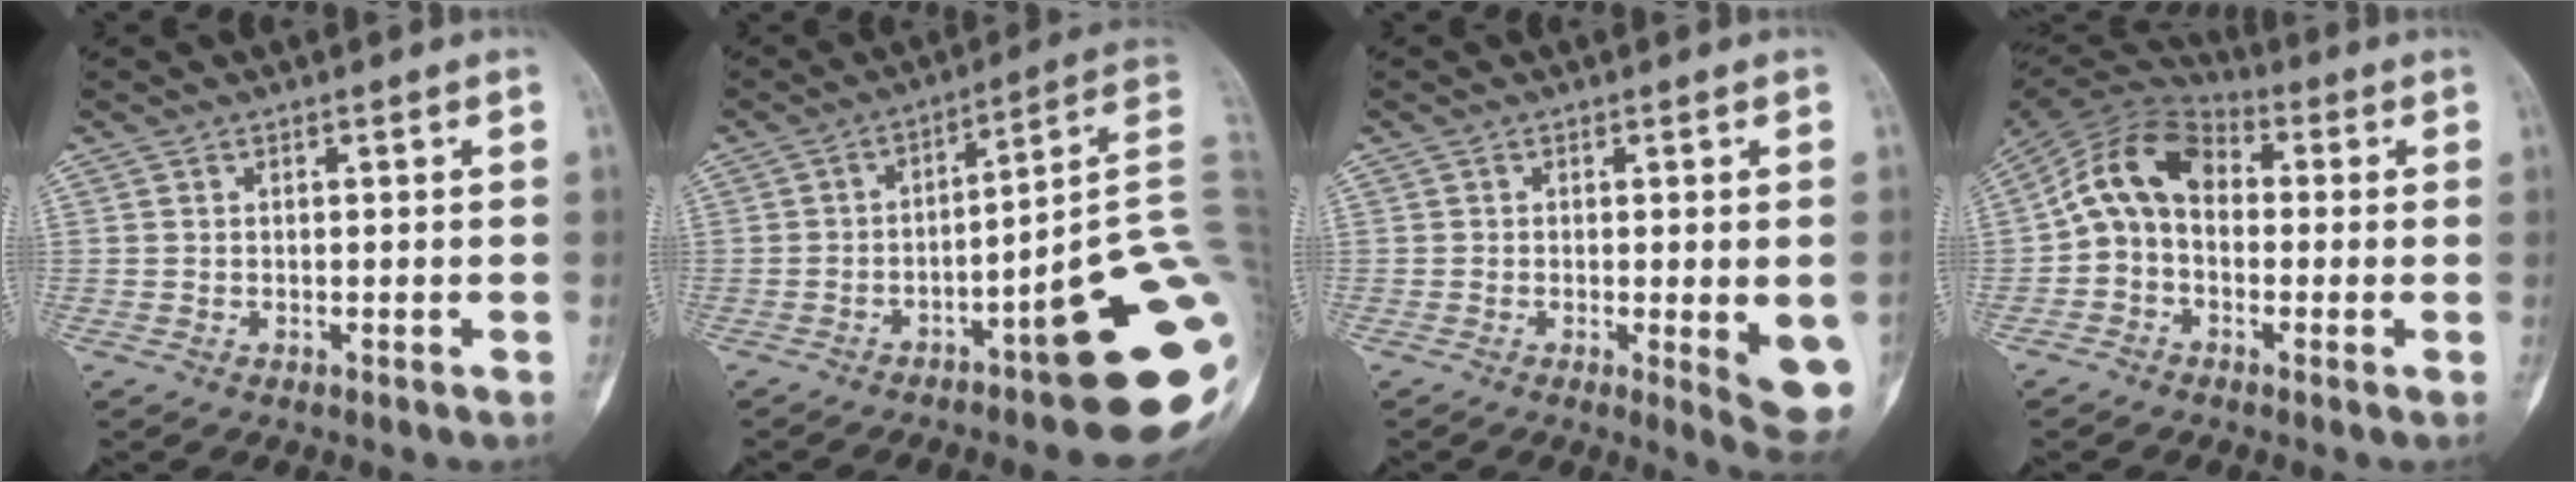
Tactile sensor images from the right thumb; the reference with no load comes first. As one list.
[{"total": 20.1, "force": [-6.0, 2.9, 19.0], "torque": [-0.183, 0.044, -0.078]}, {"total": 7.8, "force": [-1.5, 1.9, 7.4], "torque": [-0.086, -0.017, -0.015]}, {"total": 11.5, "force": [0.1, 8.4, 7.9], "torque": [-0.126, 0.035, -0.017]}]